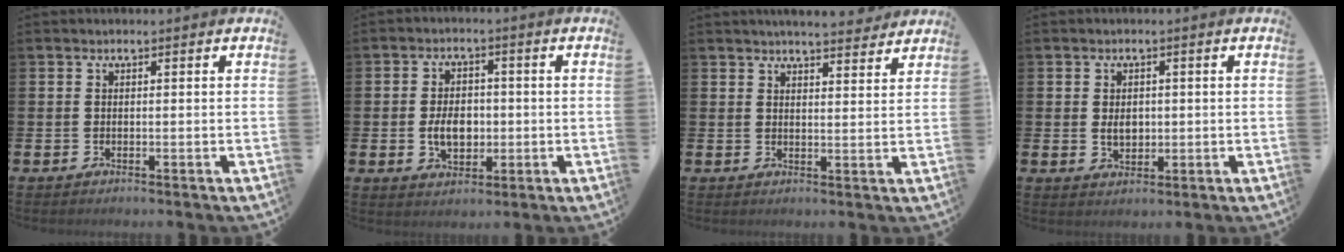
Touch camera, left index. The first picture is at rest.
{"total": 4.7, "force": [-0.5, 3.3, 3.4], "torque": [-0.046, 0.002, -0.015]}
{"total": 4.6, "force": [4.5, 0.2, 0.6], "torque": [-0.009, -0.026, 0.080]}
{"total": 2.6, "force": [0.2, 1.9, 1.8], "torque": [-0.017, 0.001, -0.002]}